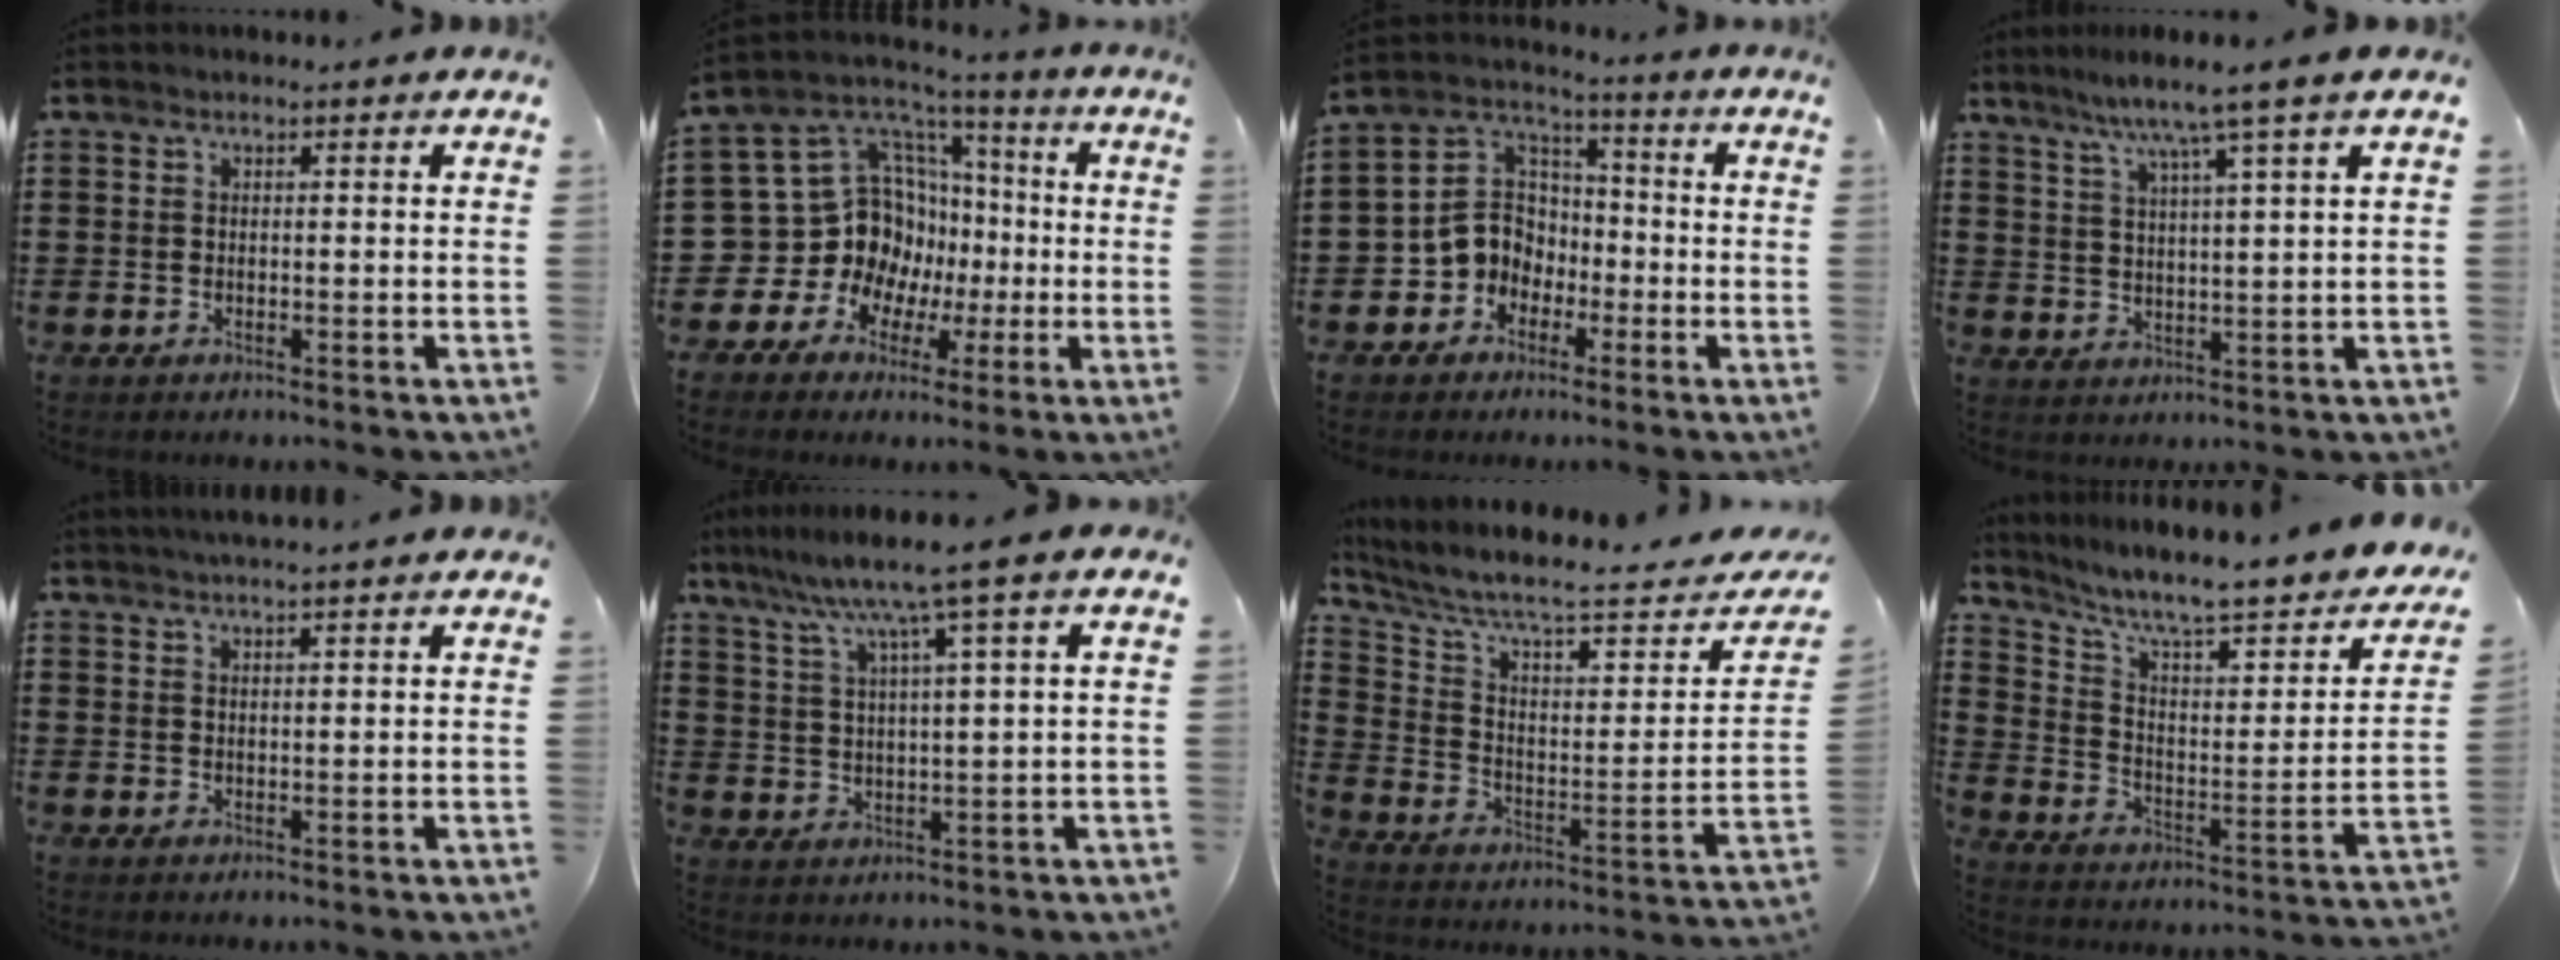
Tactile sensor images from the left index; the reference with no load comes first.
{"total": 13.6, "force": [-0.1, 12.7, 4.8], "torque": [-0.151, -0.031, 0.022]}
{"total": 7.5, "force": [-2.2, 7.0, 1.8], "torque": [-0.079, 0.008, -0.050]}
{"total": 6.0, "force": [4.4, -1.2, 3.9], "torque": [-0.092, -0.019, 0.070]}
{"total": 2.0, "force": [1.9, -0.3, 0.8], "torque": [-0.017, 0.000, 0.035]}
{"total": 7.1, "force": [4.6, -0.5, 5.4], "torque": [-0.122, -0.020, 0.070]}
{"total": 7.1, "force": [5.8, 1.1, 3.8], "torque": [-0.103, -0.044, 0.097]}
{"total": 8.2, "force": [6.5, 1.2, 4.8], "torque": [-0.106, -0.053, 0.104]}